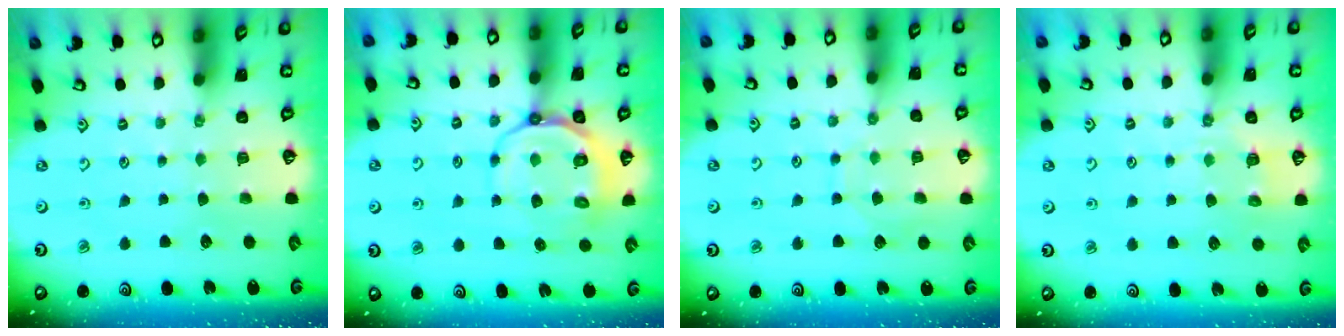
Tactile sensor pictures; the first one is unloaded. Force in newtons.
{"total": 10.5, "press": 10.2, "slide": 2.4}
{"total": 7.8, "press": 7.7, "slide": 0.6}
{"total": 5.1, "press": 5.0, "slide": 1.0}